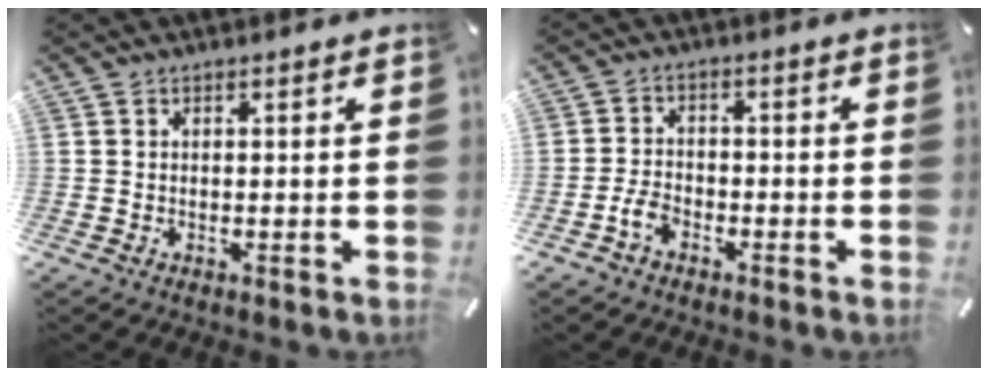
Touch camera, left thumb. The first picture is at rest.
{"total": 4.3, "force": [-2.5, 3.0, 1.9], "torque": [-0.036, 0.013, -0.046]}